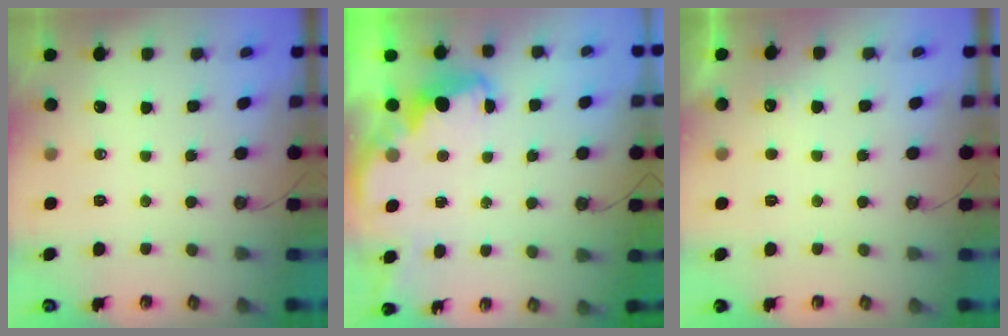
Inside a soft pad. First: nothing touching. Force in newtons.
{"total": 2.3, "press": 2.2, "slide": 0.6}
{"total": 3.9, "press": 3.7, "slide": 1.2}